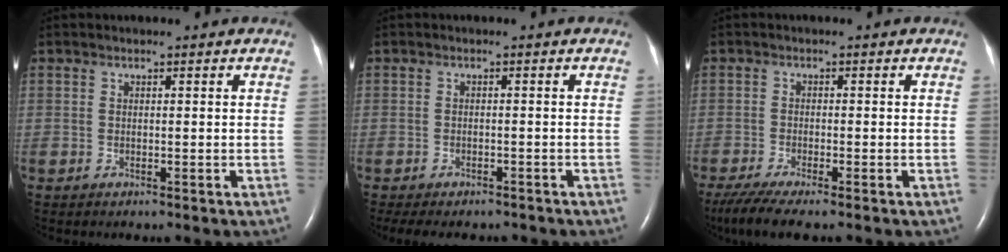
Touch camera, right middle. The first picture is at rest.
{"total": 9.3, "force": [-8.0, 3.3, 3.5], "torque": [-0.060, -0.007, -0.098]}
{"total": 6.2, "force": [-4.9, 0.3, 3.9], "torque": [-0.074, -0.020, -0.086]}